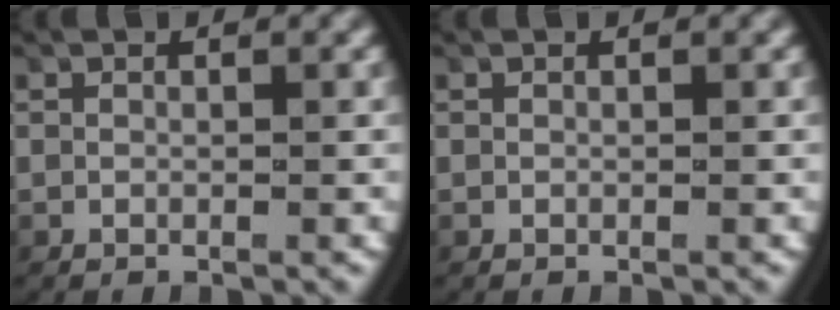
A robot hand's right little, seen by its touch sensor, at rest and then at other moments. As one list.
[{"total": 0.0}]